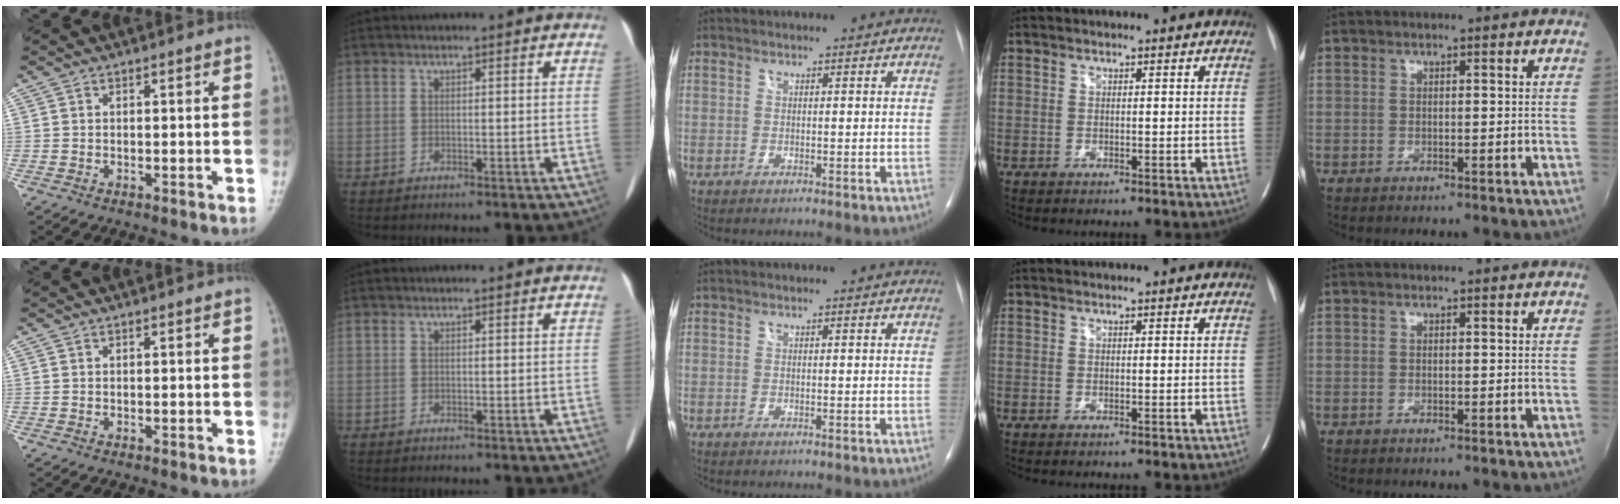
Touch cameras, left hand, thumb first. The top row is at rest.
{}